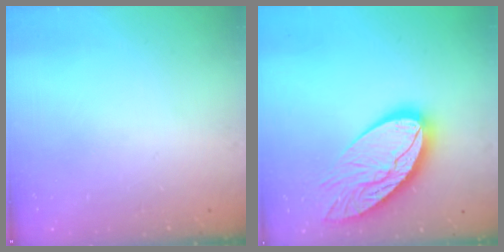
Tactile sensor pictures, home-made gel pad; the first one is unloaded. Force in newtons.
{"total": 22.0, "press": 21.9, "slide": 1.9}